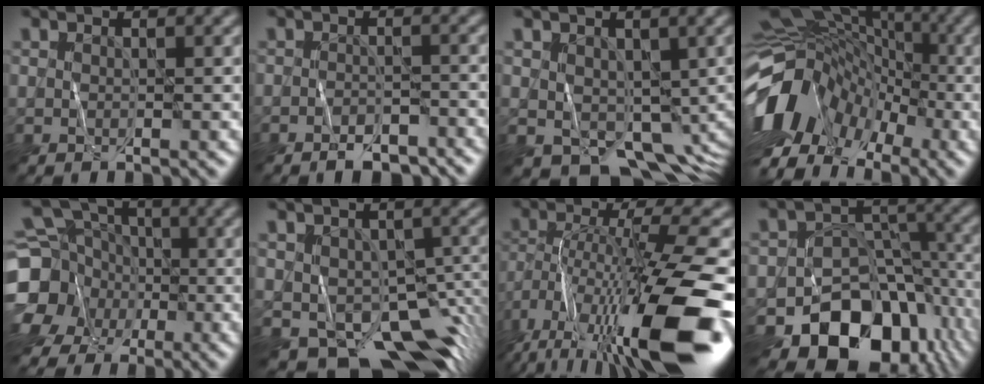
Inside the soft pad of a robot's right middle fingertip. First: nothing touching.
{"total": 3.5, "force": [-3.0, 1.2, 1.4], "torque": [-0.015, -0.002, -0.045]}
{"total": 6.6, "force": [-1.5, 4.7, 4.3], "torque": [-0.063, -0.024, -0.017]}
{"total": 13.2, "force": [-4.4, 9.4, 8.1], "torque": [-0.160, 0.004, -0.083]}
{"total": 14.0, "force": [-3.8, 12.5, 5.2], "torque": [-0.151, -0.015, -0.096]}
{"total": 11.3, "force": [-5.9, 6.2, 7.4], "torque": [-0.106, -0.025, -0.087]}
{"total": 16.2, "force": [-8.5, 3.3, 13.4], "torque": [-0.253, -0.001, -0.141]}
{"total": 14.1, "force": [-7.8, 9.7, 6.6], "torque": [-0.102, -0.003, -0.118]}